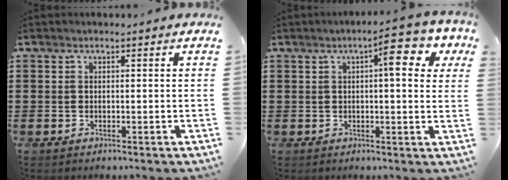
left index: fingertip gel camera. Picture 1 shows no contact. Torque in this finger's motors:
{"motor_torque": [1.20, -0.80, 0.92, 0.12]}